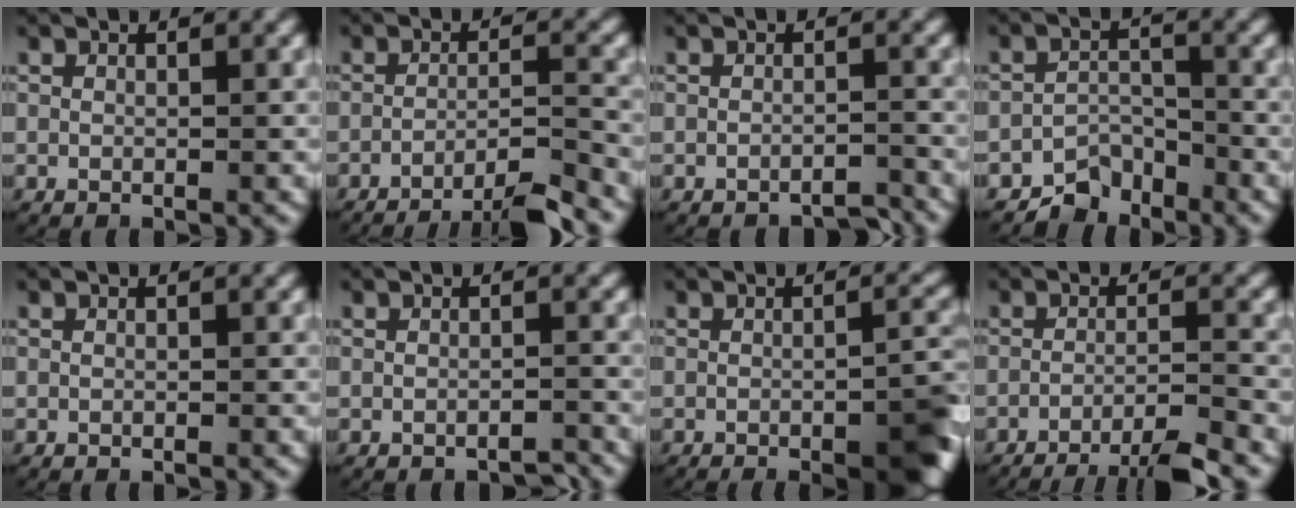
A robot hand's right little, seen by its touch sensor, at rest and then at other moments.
{"total": 9.1, "force": [-8.4, 1.9, 2.9], "torque": [-0.020, -0.024, -0.125]}
{"total": 1.9, "force": [-1.9, 0.2, 0.1], "torque": [0.005, 0.000, -0.033]}
{"total": 4.5, "force": [-3.6, 2.4, 1.2], "torque": [-0.014, -0.013, -0.065]}
{"total": 0.0}
{"total": 1.5, "force": [-1.5, 0.2, 0.0], "torque": [0.002, -0.002, -0.023]}
{"total": 5.8, "force": [-2.9, 2.0, 4.7], "torque": [-0.043, -0.005, -0.045]}
{"total": 8.5, "force": [-7.6, 2.0, 3.2], "torque": [-0.034, -0.021, -0.116]}